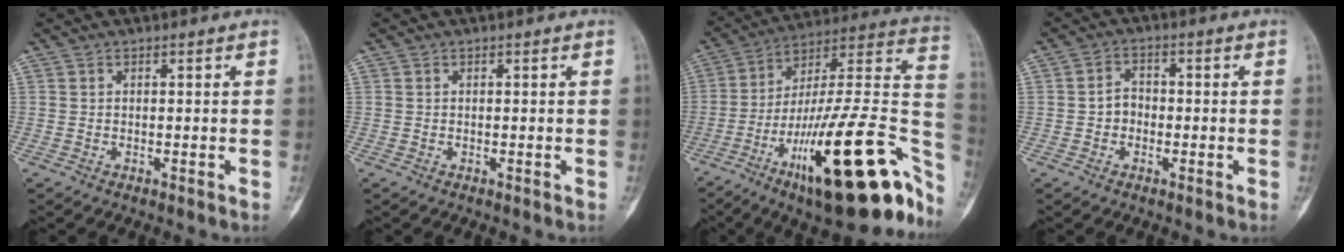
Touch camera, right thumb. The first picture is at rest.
{"total": 0.0}
{"total": 37.2, "force": [-16.4, 11.3, 31.4], "torque": [-0.409, 0.071, -0.257]}
{"total": 3.5, "force": [-0.8, 2.9, 1.7], "torque": [-0.012, 0.016, -0.021]}